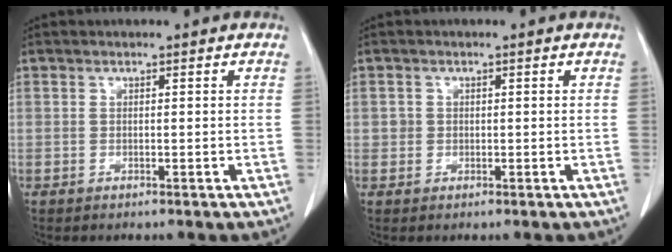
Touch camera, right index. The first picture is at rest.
{"total": 1.1, "force": [0.1, 1.1, 0.2], "torque": [0.002, 0.004, 0.003]}